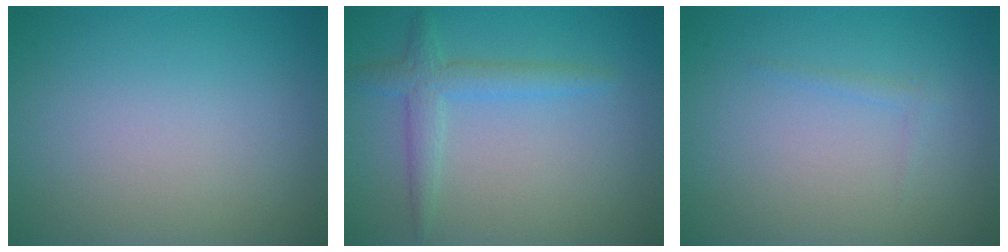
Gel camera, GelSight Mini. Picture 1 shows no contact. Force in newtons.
{"total": 2.6, "press": 2.6, "slide": 0.1}
{"total": 0.7, "press": 0.7, "slide": 0.0}